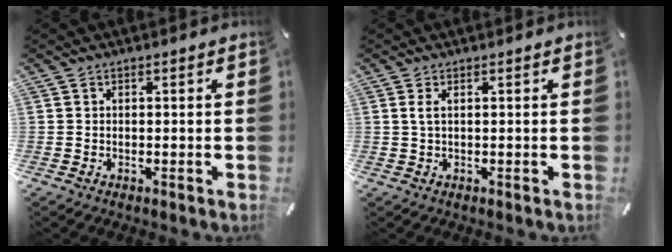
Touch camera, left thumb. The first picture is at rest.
{"total": 1.9, "force": [0.4, 0.4, 1.8], "torque": [-0.037, 0.002, 0.007]}